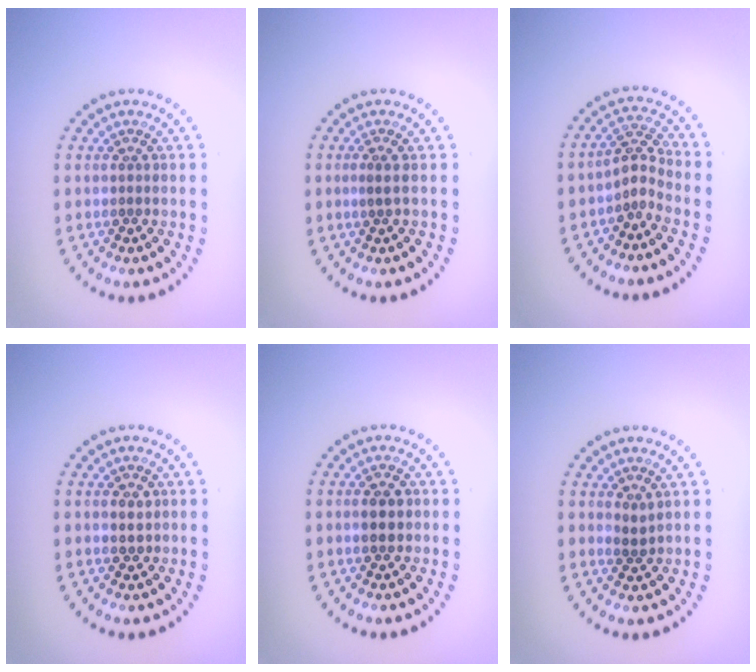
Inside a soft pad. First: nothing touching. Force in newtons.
{"total": 0.9, "press": 0.5, "slide": 0.7}
{"total": 2.1, "press": 1.4, "slide": 1.6}
{"total": 1.1, "press": 1.1, "slide": 0.3}
{"total": 2.4, "press": 2.4, "slide": 0.1}
{"total": 0.9, "press": 0.8, "slide": 0.5}